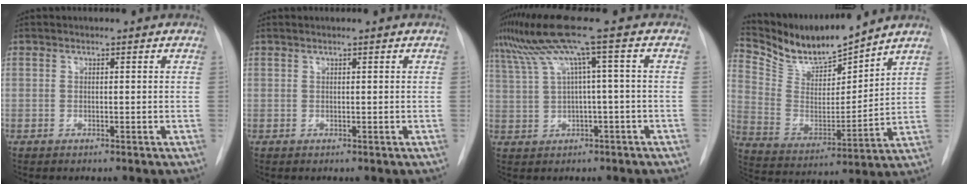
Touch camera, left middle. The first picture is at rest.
{"total": 0.5, "force": [0.4, -0.1, 0.3], "torque": [-0.012, 0.004, 0.012]}
{"total": 7.7, "force": [3.2, -1.6, 6.9], "torque": [-0.138, 0.040, 0.071]}
{"total": 12.5, "force": [11.9, 0.8, 3.7], "torque": [-0.081, -0.006, 0.236]}